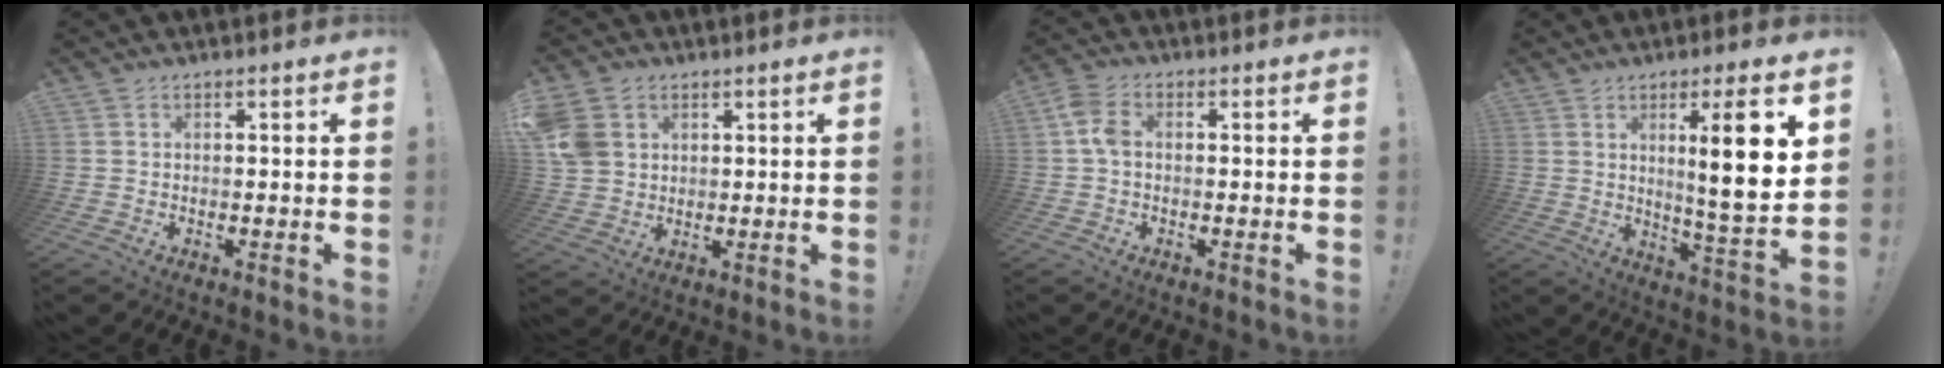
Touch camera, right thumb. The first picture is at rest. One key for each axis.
{"total": 8.2, "fx": 3.0, "fy": 6.8, "fz": 3.4, "tx": -0.067, "ty": -0.004, "tz": 0.064}
{"total": 5.2, "fx": 0.2, "fy": 3.3, "fz": 4.0, "tx": -0.079, "ty": 0.008, "tz": 0.003}
{"total": 14.3, "fx": 4.3, "fy": 1.1, "fz": 13.6, "tx": -0.201, "ty": -0.022, "tz": 0.052}